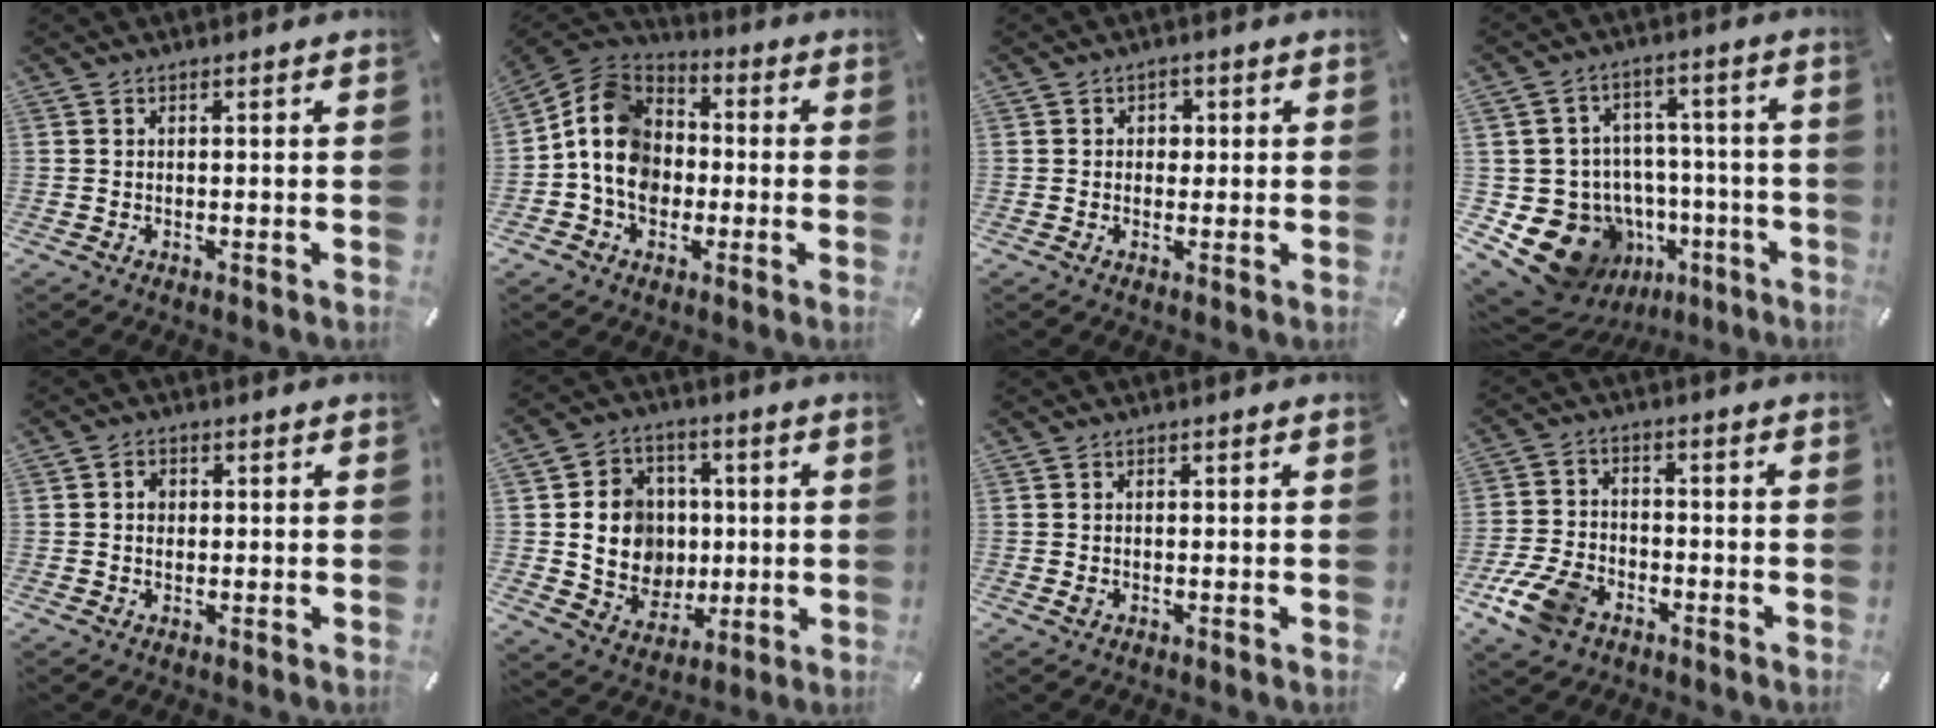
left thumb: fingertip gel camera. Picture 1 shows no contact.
{"total": 12.9, "force": [-2.3, 10.9, 6.4], "torque": [-0.148, 0.031, -0.043]}
{"total": 2.5, "force": [0.0, 2.3, 1.1], "torque": [-0.008, 0.000, -0.009]}
{"total": 16.4, "force": [-6.9, 13.6, 5.9], "torque": [-0.093, 0.034, -0.086]}
{"total": 2.2, "force": [0.1, 1.9, 1.2], "torque": [-0.017, 0.003, -0.003]}
{"total": 12.6, "force": [0.8, 11.8, 4.2], "torque": [-0.077, 0.002, 0.031]}
{"total": 0.8, "force": [-0.1, 0.6, 0.5], "torque": [-0.009, 0.001, -0.002]}
{"total": 9.8, "force": [-5.3, 6.4, 5.3], "torque": [-0.118, 0.023, -0.098]}